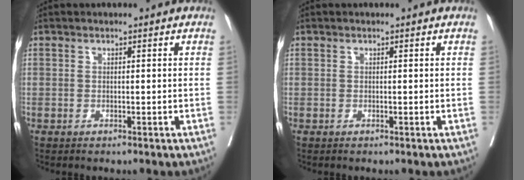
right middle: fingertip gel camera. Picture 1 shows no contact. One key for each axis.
{"total": 0.0}